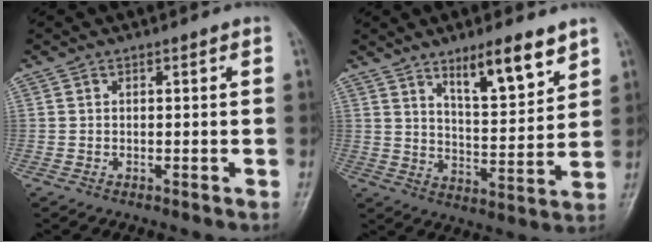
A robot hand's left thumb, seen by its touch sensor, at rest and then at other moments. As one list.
[{"total": 11.1, "force": [7.3, 2.9, 7.8], "torque": [-0.106, -0.051, 0.123]}]